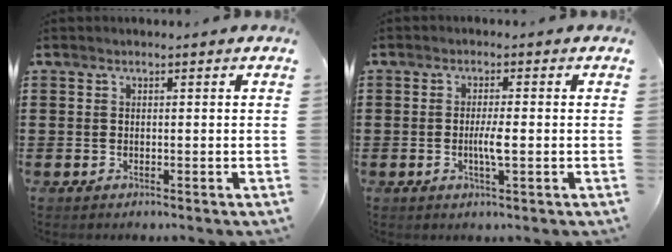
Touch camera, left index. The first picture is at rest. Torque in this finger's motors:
{"motor_torque": [0.16, 0.05, 0.28, 0.07]}